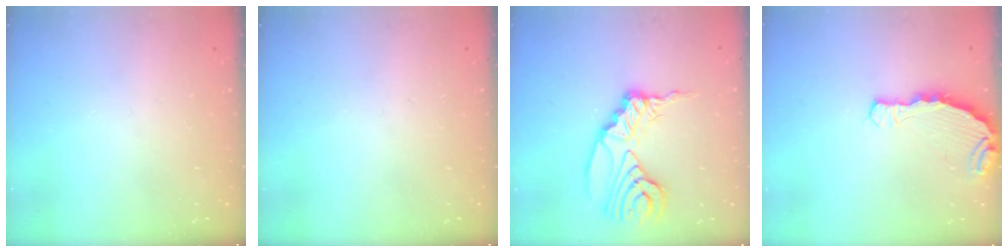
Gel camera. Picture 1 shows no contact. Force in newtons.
{"total": 0.0}
{"total": 14.9, "press": 14.8, "slide": 1.9}
{"total": 5.7, "press": 5.7, "slide": 0.6}